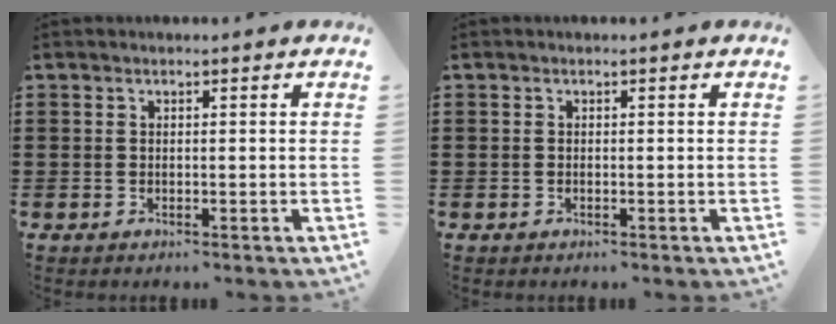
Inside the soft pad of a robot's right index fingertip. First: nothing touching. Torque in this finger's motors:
{"motor_torque": [-0.32, 0.19, -0.17, -0.01]}